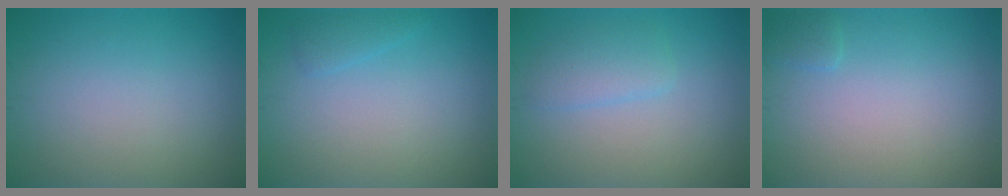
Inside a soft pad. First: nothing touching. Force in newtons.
{"total": 1.1, "press": 1.1, "slide": 0.1}
{"total": 2.1, "press": 2.1, "slide": 0.1}
{"total": 0.7, "press": 0.7, "slide": 0.1}